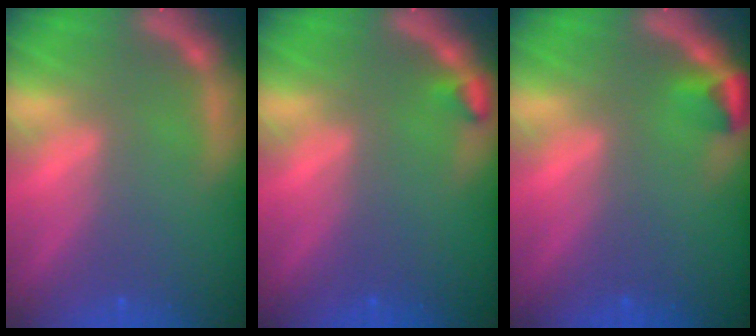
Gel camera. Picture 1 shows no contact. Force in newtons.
{"total": 0.9}
{"total": 1.9}